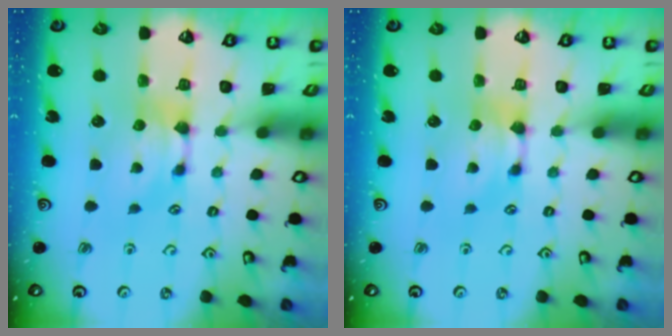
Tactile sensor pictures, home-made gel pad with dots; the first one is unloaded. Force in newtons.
{"total": 0.0}